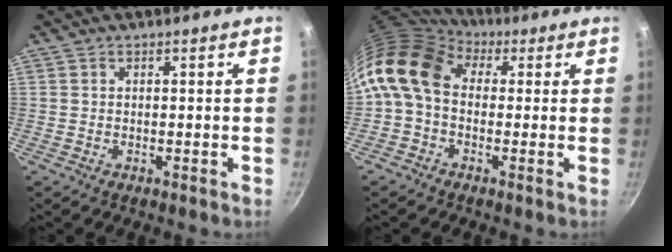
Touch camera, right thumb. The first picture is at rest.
{"total": 12.6, "force": [1.9, 9.1, 8.4], "torque": [-0.151, 0.021, 0.012]}